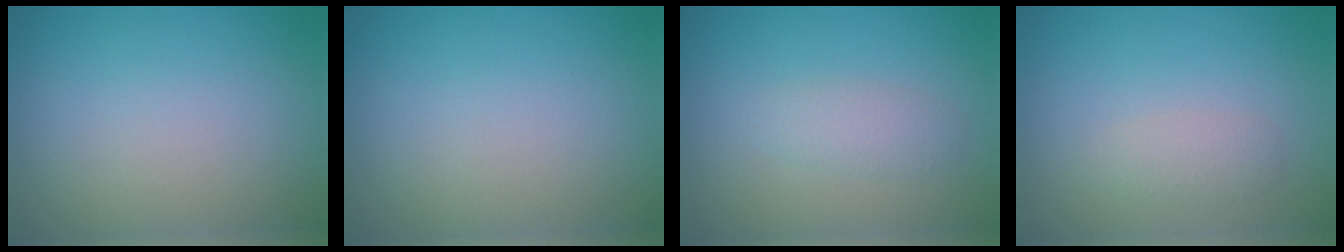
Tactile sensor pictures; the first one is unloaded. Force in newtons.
{"total": 0.0}
{"total": 1.6, "press": 1.6, "slide": 0.1}
{"total": 1.3, "press": 1.3, "slide": 0.1}